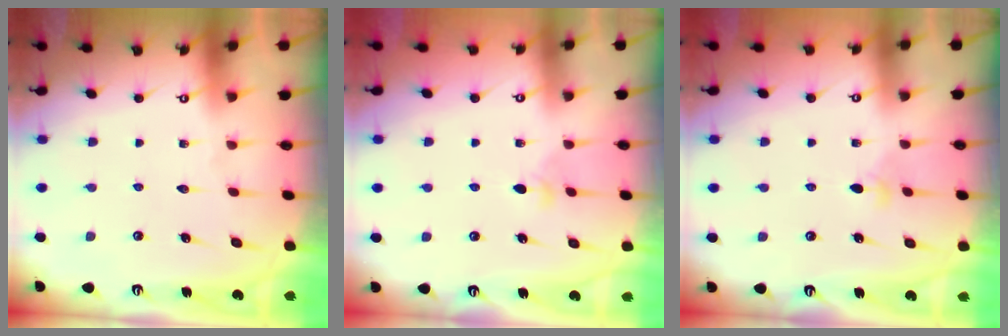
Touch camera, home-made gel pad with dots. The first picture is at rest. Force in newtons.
{"total": 2.5, "press": 2.4, "slide": 0.6}
{"total": 2.8, "press": 2.7, "slide": 0.8}